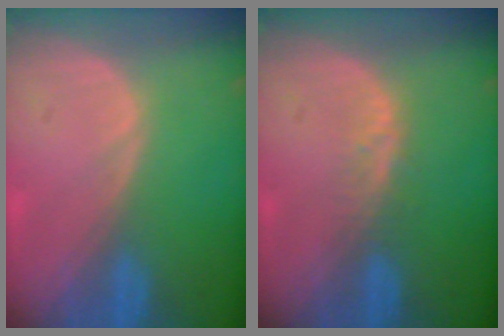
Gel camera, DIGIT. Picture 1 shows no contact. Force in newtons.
{"total": 2.1, "press": 2.1, "slide": 0.2}